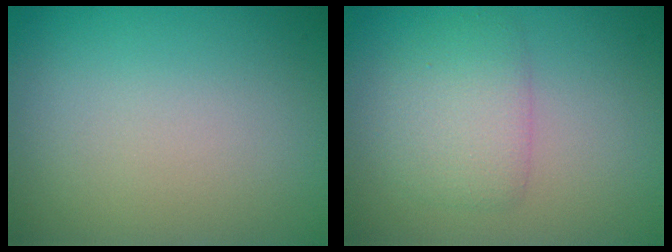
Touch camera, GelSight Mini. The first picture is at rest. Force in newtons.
{"total": 2.9, "press": 2.9, "slide": 0.1}